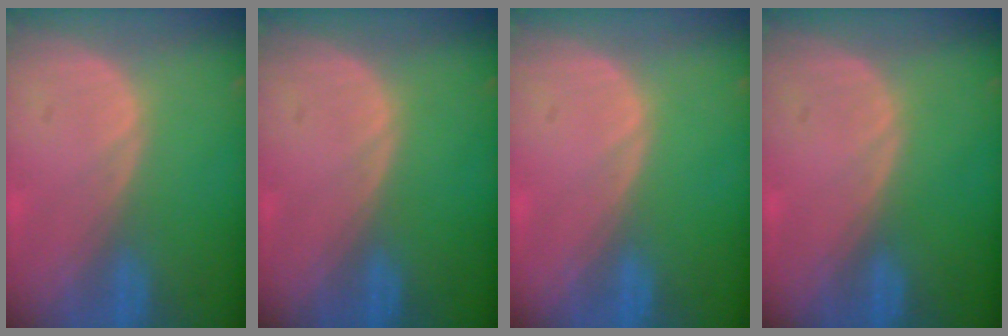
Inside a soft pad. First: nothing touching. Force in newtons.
{"total": 0.0}
{"total": 0.0}
{"total": 0.0}